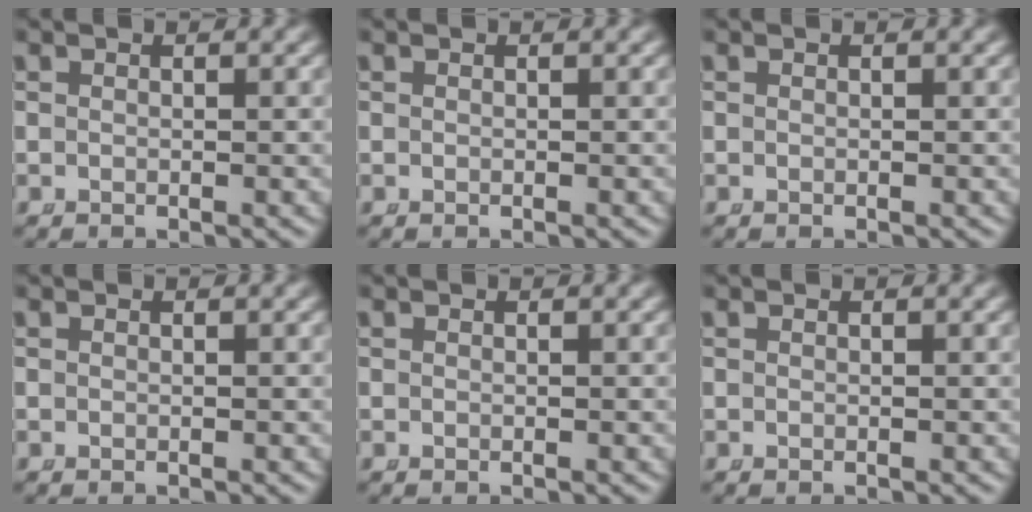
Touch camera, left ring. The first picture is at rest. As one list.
[{"total": 0.0}, {"total": 0.0}, {"total": 0.0}, {"total": 0.0}, {"total": 0.0}]